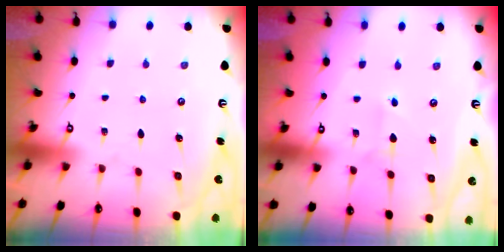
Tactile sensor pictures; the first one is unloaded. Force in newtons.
{"total": 1.4, "press": 1.4, "slide": 0.1}